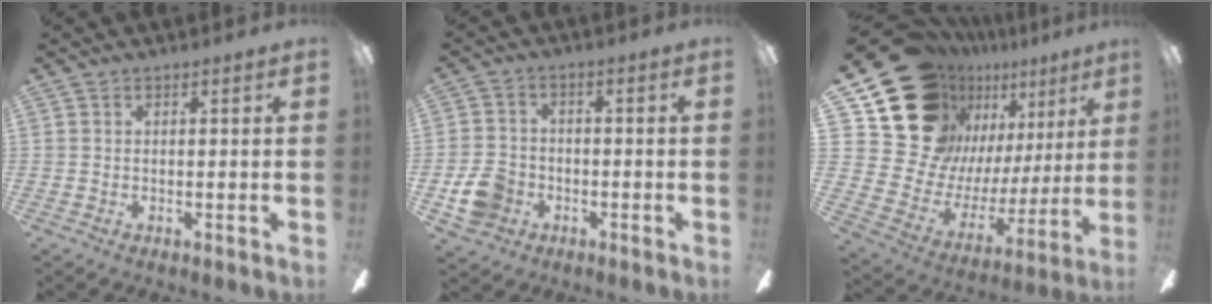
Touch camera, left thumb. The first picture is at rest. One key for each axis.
{"total": 8.0, "fx": -2.9, "fy": 6.6, "fz": 3.6, "tx": -0.084, "ty": 0.022, "tz": -0.054}
{"total": 23.6, "fx": 14.6, "fy": 15.8, "fz": 9.6, "tx": -0.184, "ty": -0.103, "tz": 0.302}